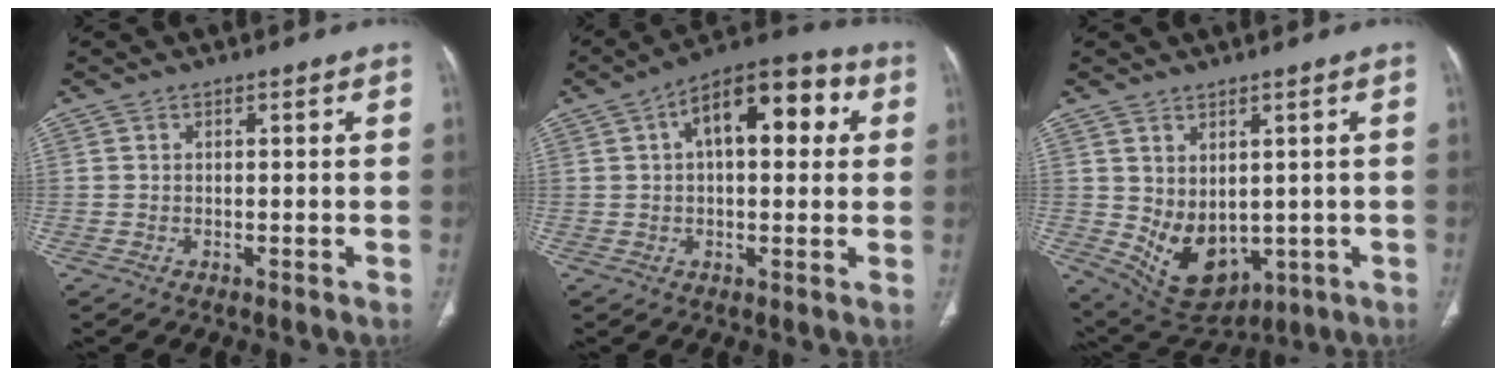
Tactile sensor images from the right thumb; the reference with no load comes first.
{"total": 14.8, "force": [4.0, 7.3, 12.2], "torque": [-0.151, 0.031, 0.052]}
{"total": 10.3, "force": [-0.5, 7.2, 7.4], "torque": [-0.101, -0.006, 0.031]}